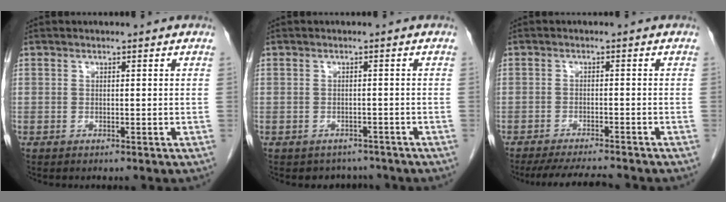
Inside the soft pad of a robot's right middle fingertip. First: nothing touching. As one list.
[{"total": 3.3, "force": [-2.8, 1.7, -0.3], "torque": [0.004, 0.010, -0.039]}, {"total": 7.8, "force": [-7.2, 0.3, 3.0], "torque": [-0.046, -0.013, -0.111]}]